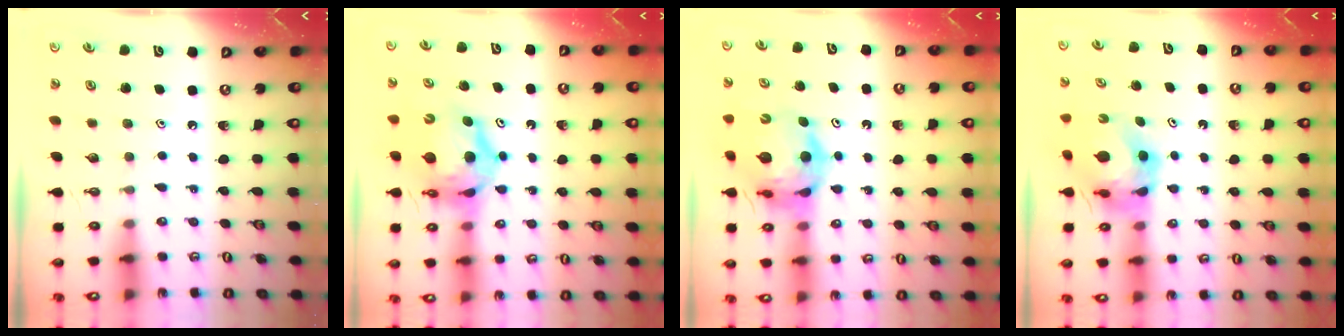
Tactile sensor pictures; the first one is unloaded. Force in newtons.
{"total": 10.6, "press": 10.5, "slide": 1.1}
{"total": 13.5, "press": 13.4, "slide": 1.4}
{"total": 6.8, "press": 6.8, "slide": 0.5}